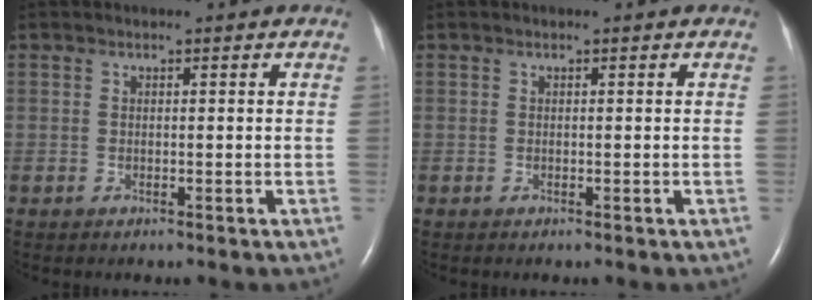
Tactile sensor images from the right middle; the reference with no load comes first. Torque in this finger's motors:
{"motor_torque": [0.00, 0.00, -0.05, -0.03]}